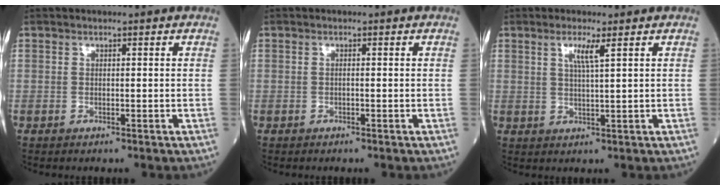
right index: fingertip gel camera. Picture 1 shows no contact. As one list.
[{"total": 0.0}, {"total": 3.0, "force": [1.5, -0.3, 2.6], "torque": [-0.054, -0.002, 0.027]}]